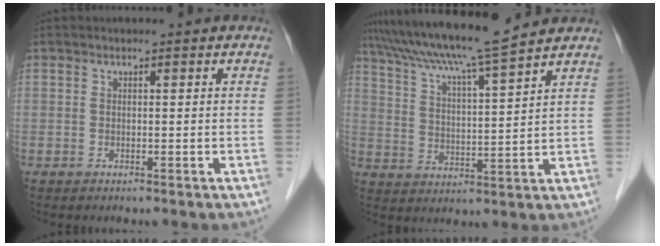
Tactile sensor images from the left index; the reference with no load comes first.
{"total": 13.5, "force": [11.8, -1.2, 6.5], "torque": [-0.120, 0.013, 0.194]}